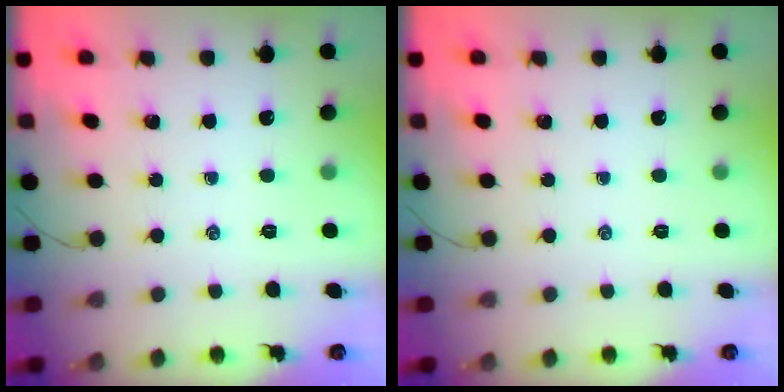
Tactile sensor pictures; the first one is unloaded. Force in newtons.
{"total": 0.0}